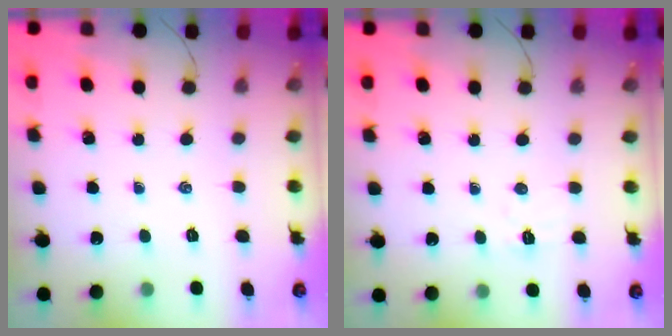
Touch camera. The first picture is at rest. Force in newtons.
{"total": 4.5, "press": 4.3, "slide": 1.2}